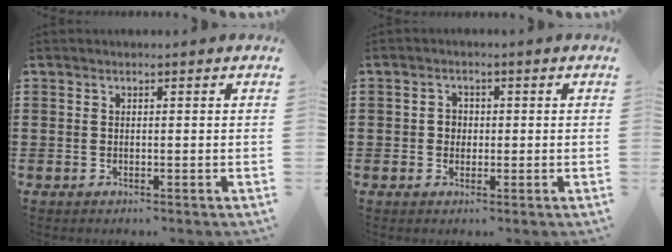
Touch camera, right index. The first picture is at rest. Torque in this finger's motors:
{"motor_torque": [0.43, -0.09, 0.18, 0.03]}